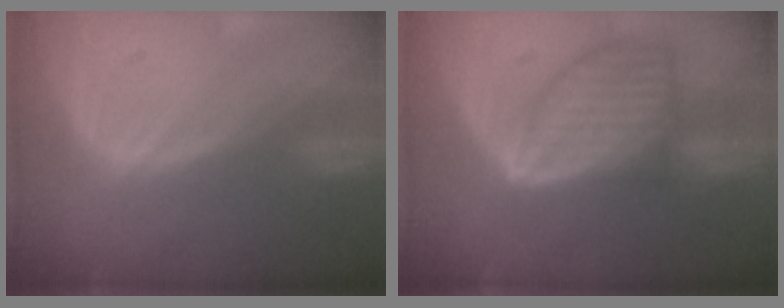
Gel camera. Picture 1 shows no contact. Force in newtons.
{"total": 9.1, "press": 9.1, "slide": 0.4}